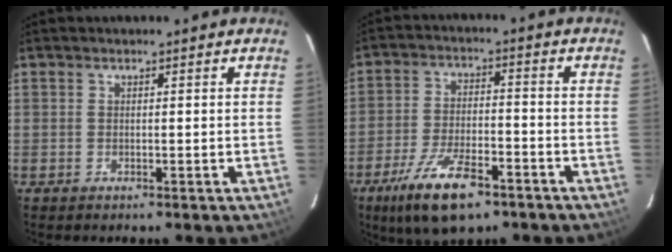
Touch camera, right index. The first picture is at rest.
{"total": 13.3, "force": [-8.4, 4.7, 9.1], "torque": [-0.195, -0.022, -0.148]}